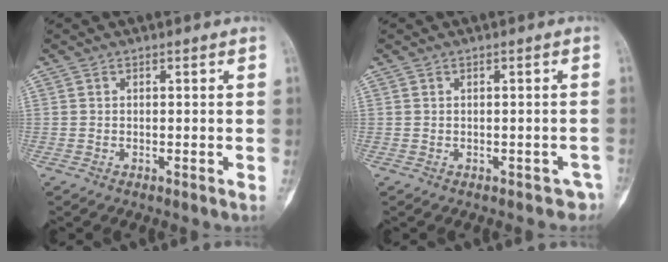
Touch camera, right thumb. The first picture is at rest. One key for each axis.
{"total": 2.2, "fx": -1.2, "fy": 1.6, "fz": 0.7, "tx": 0.005, "ty": 0.014, "tz": -0.013}